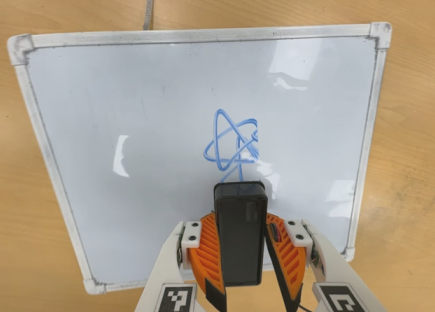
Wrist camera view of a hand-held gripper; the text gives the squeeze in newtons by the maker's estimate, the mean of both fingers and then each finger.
{"total": 7.9, "left": 8.4, "right": 7.5}